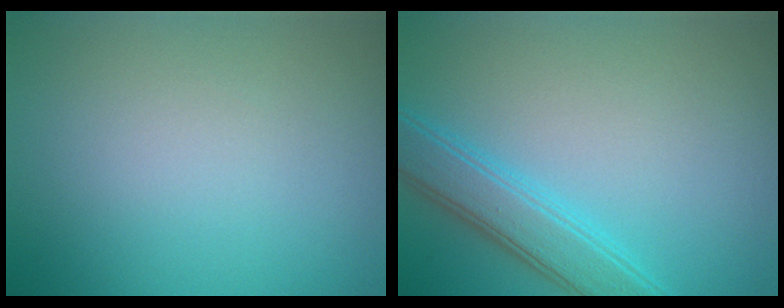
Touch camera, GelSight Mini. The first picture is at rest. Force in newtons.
{"total": 4.2, "press": 4.2, "slide": 0.3}